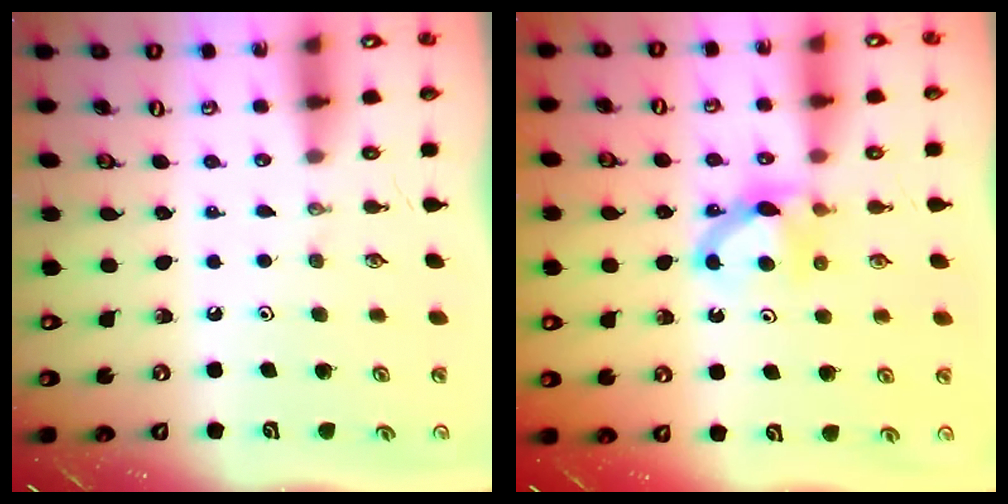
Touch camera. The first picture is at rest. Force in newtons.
{"total": 8.1, "press": 8.1, "slide": 0.1}